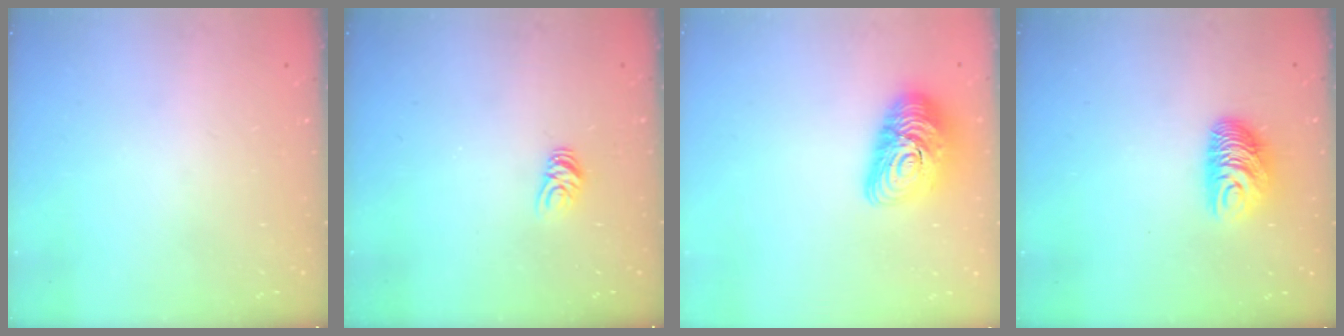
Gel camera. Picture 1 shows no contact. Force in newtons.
{"total": 4.8, "press": 4.8, "slide": 0.4}
{"total": 14.7, "press": 14.7, "slide": 1.2}
{"total": 9.3, "press": 9.2, "slide": 0.7}